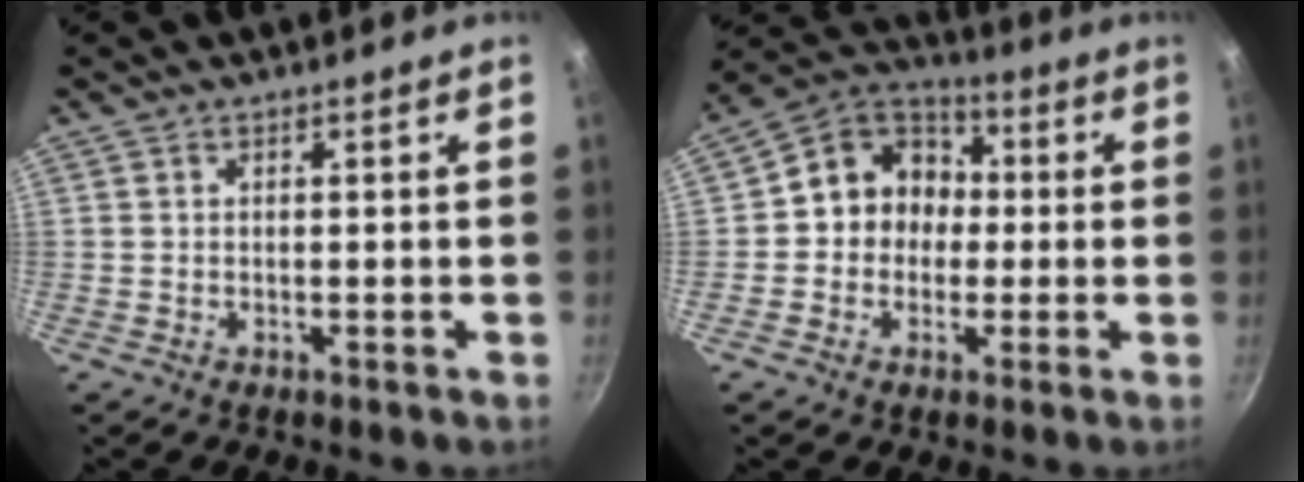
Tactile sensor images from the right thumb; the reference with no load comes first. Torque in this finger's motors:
{"motor_torque": [-0.58, 0.73, 0.35, -0.18, 0.05]}